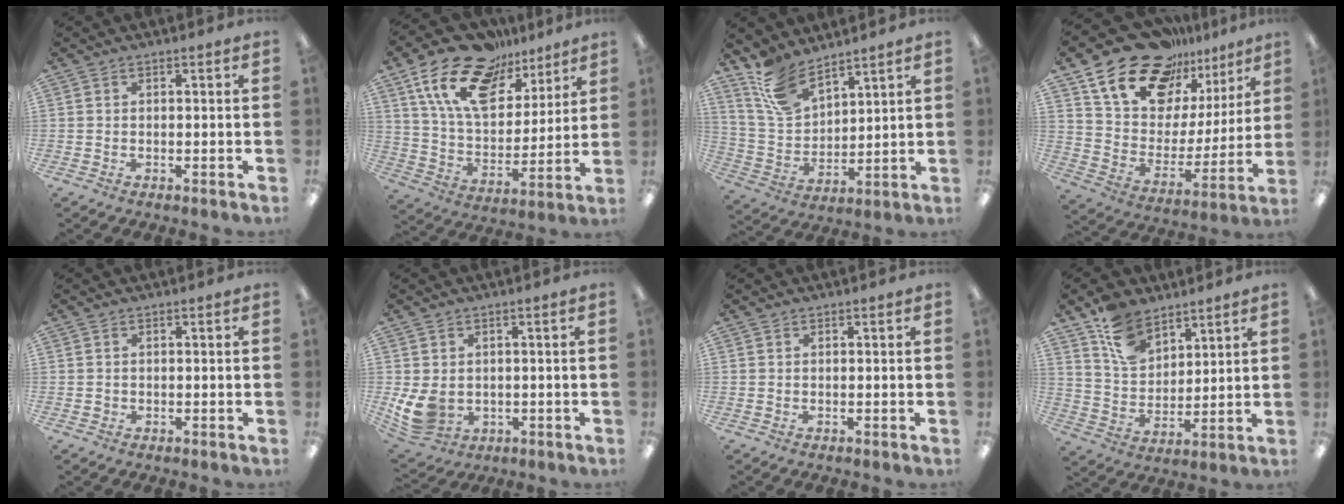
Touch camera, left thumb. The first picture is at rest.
{"total": 20.9, "force": [13.2, 11.2, 11.6], "torque": [-0.216, -0.060, 0.240]}
{"total": 12.0, "force": [9.3, 5.4, 5.2], "torque": [-0.125, -0.036, 0.183]}
{"total": 20.2, "force": [15.3, 10.8, 7.5], "torque": [-0.149, -0.105, 0.277]}
{"total": 0.7, "force": [0.1, 0.7, 0.1], "torque": [-0.001, 0.006, -0.001]}
{"total": 8.2, "force": [-0.3, 6.5, 5.0], "torque": [-0.116, -0.002, -0.001]}
{"total": 0.0}
{"total": 11.6, "force": [7.9, 7.0, 4.8], "torque": [-0.099, -0.028, 0.154]}